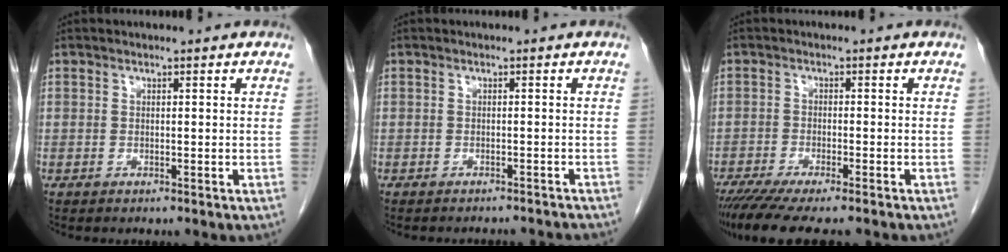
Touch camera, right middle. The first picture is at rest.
{"total": 7.0, "force": [-6.8, 0.8, 1.5], "torque": [-0.012, -0.003, -0.068]}
{"total": 11.0, "force": [-9.1, 1.1, 6.0], "torque": [-0.085, -0.020, -0.143]}